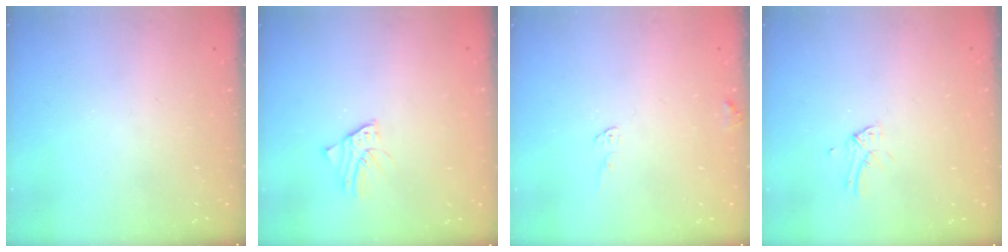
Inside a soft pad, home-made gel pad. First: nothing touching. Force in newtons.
{"total": 1.6, "press": 1.6, "slide": 0.3}
{"total": 5.3, "press": 5.3, "slide": 0.3}
{"total": 2.1, "press": 2.1, "slide": 0.1}